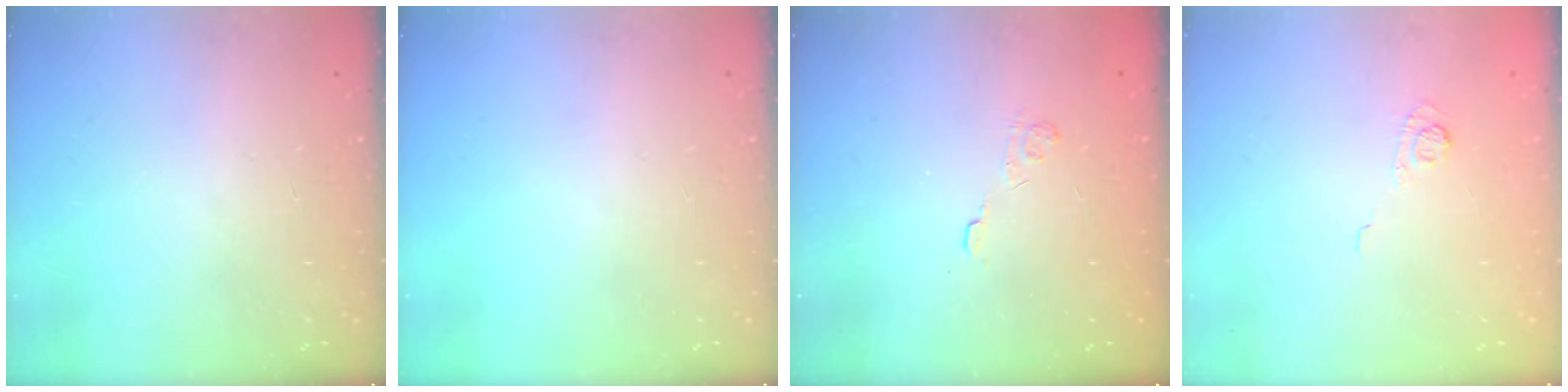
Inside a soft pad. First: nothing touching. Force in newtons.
{"total": 0.0}
{"total": 2.4, "press": 1.9, "slide": 1.5}
{"total": 4.8, "press": 4.6, "slide": 1.4}